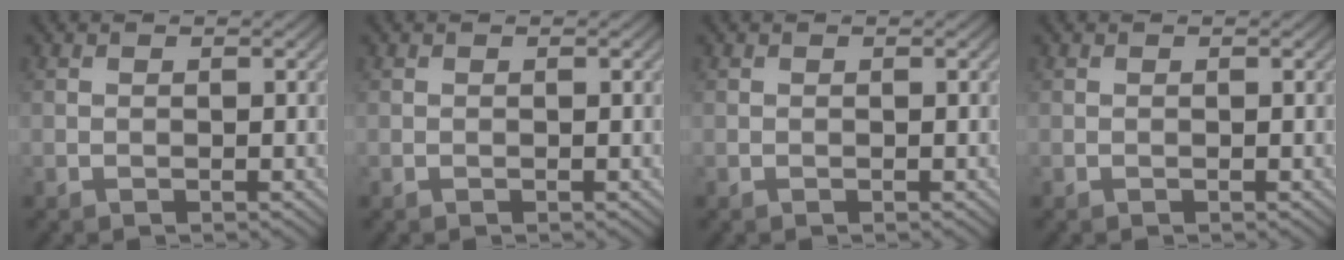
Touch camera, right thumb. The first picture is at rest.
{"total": 0.0}
{"total": 0.0}
{"total": 0.0}